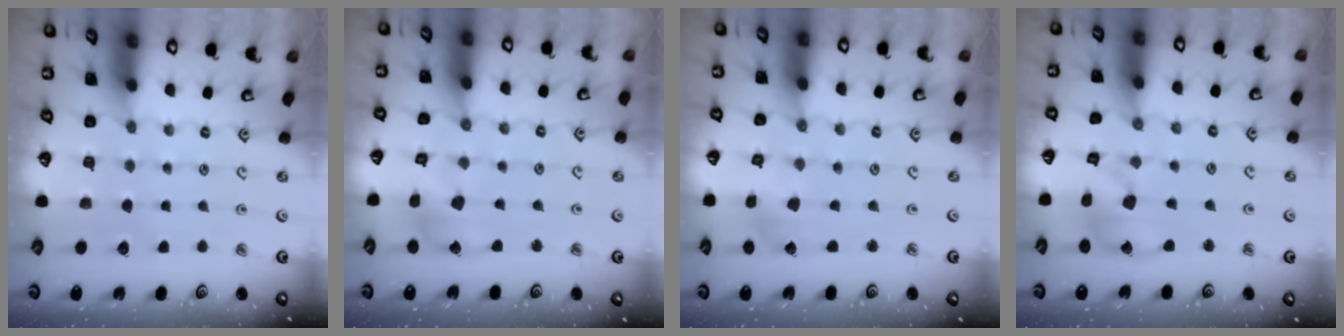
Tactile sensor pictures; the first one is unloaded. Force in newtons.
{"total": 8.6, "press": 8.5, "slide": 0.9}
{"total": 1.6, "press": 1.6, "slide": 0.1}
{"total": 12.1, "press": 12.0, "slide": 1.8}